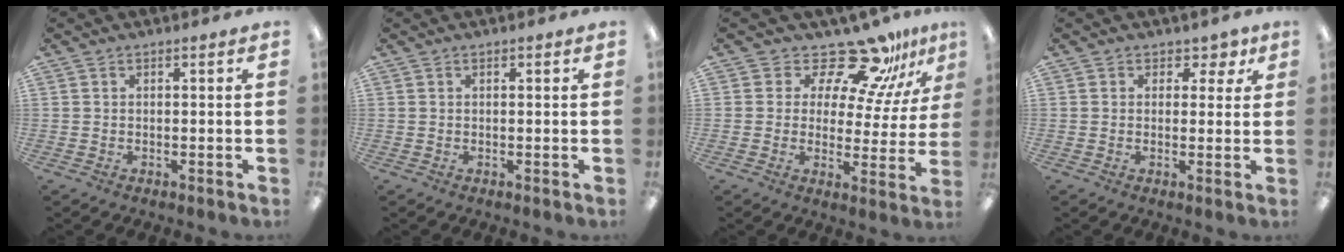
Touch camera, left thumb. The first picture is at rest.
{"total": 0.5, "force": [0.2, 0.2, 0.4], "torque": [-0.008, 0.002, 0.003]}
{"total": 15.7, "force": [13.0, 5.9, 6.5], "torque": [-0.103, -0.102, 0.228]}
{"total": 3.4, "force": [1.7, 2.8, 1.1], "torque": [-0.003, -0.004, 0.026]}